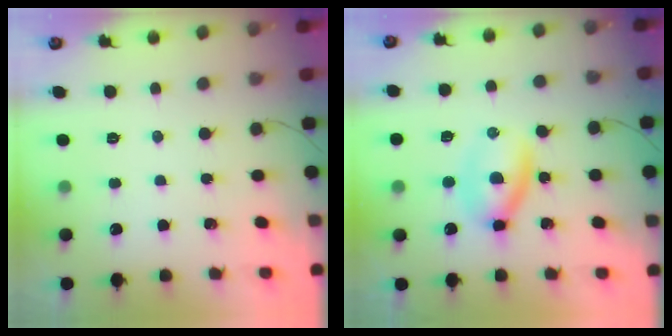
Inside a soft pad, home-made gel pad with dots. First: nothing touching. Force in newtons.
{"total": 5.4, "press": 5.4, "slide": 0.9}